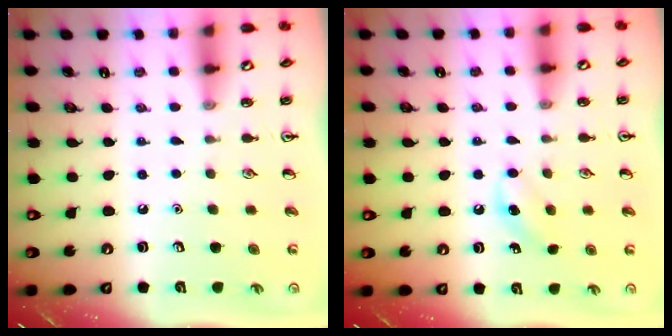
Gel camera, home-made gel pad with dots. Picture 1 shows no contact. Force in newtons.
{"total": 7.0, "press": 6.7, "slide": 2.1}